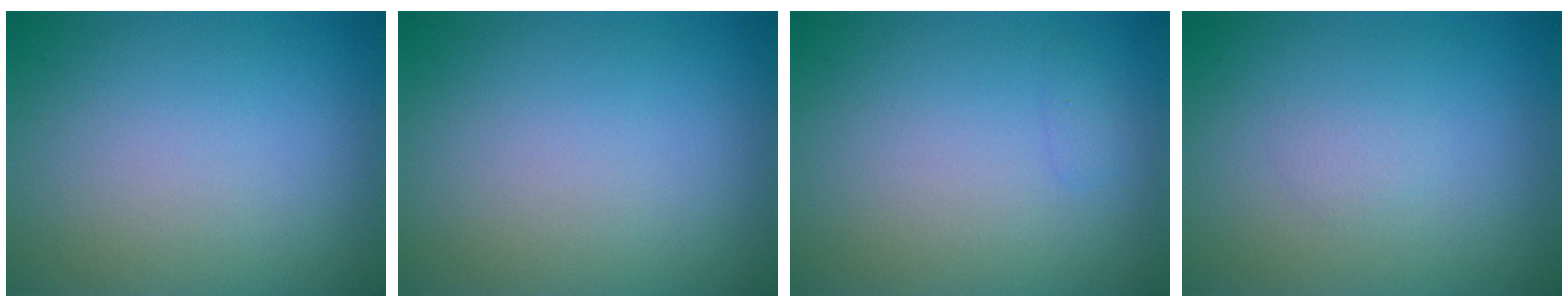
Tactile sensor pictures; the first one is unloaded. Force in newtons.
{"total": 0.0}
{"total": 0.6, "press": 0.6, "slide": 0.1}
{"total": 0.7, "press": 0.7, "slide": 0.1}